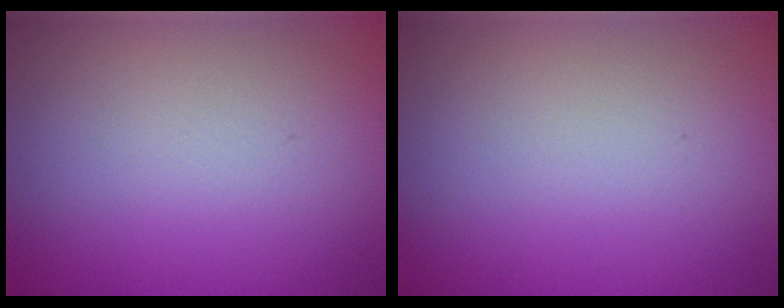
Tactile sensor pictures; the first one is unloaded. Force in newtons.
{"total": 0.0}